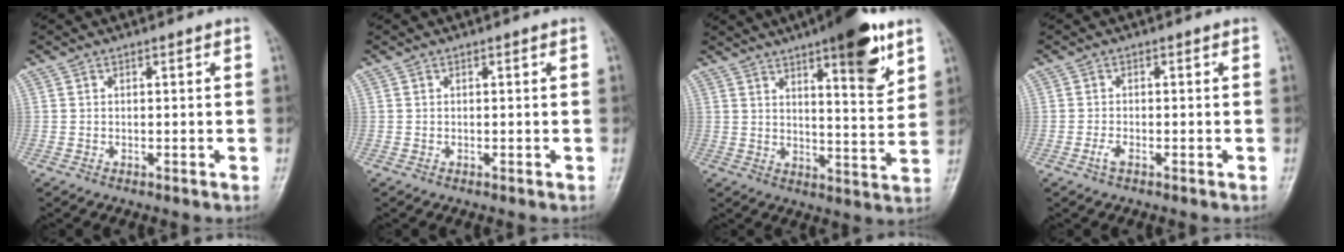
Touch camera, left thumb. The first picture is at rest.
{"total": 0.0}
{"total": 14.0, "force": [8.0, 3.5, 10.9], "torque": [-0.131, -0.043, 0.112]}
{"total": 1.7, "force": [-1.0, 0.6, 1.3], "torque": [-0.031, 0.005, -0.020]}